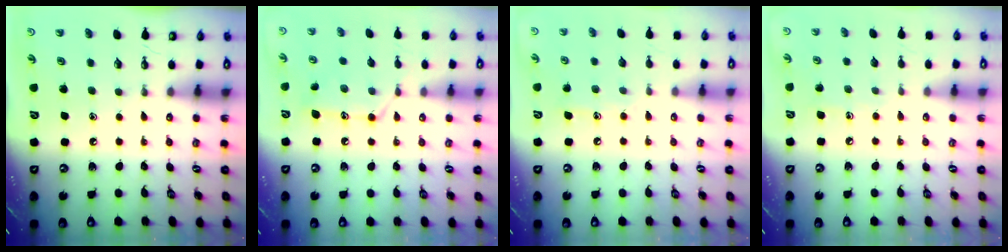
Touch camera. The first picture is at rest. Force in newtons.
{"total": 12.2, "press": 12.2, "slide": 0.3}
{"total": 7.9, "press": 7.9, "slide": 0.4}
{"total": 5.5, "press": 5.4, "slide": 0.5}